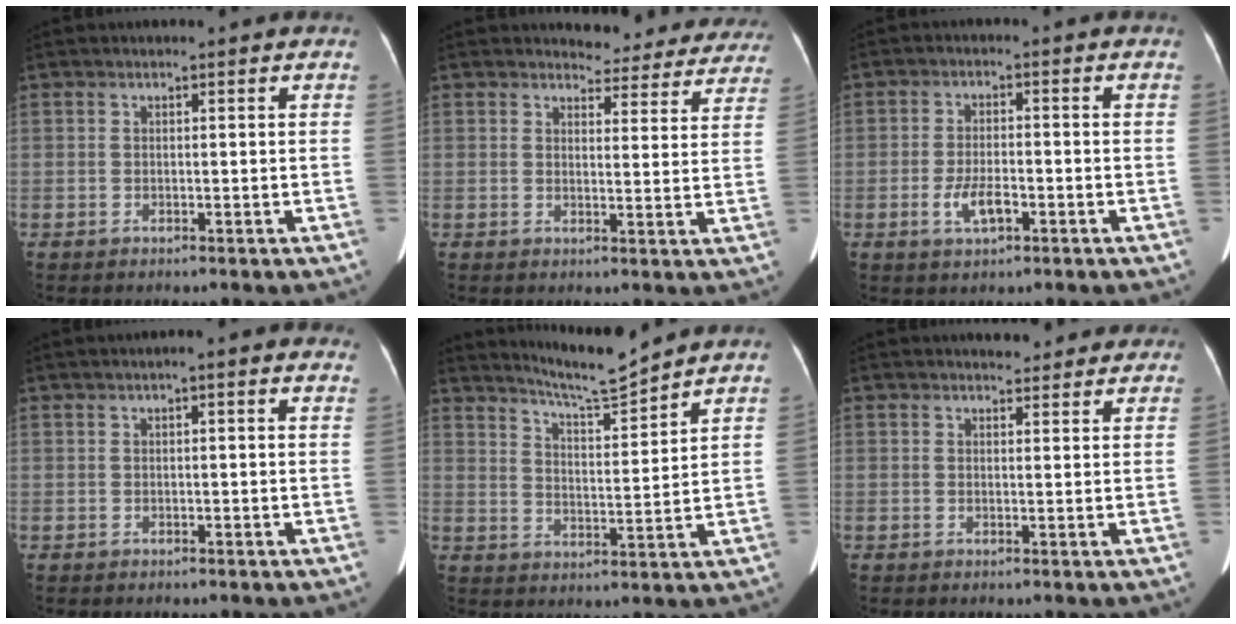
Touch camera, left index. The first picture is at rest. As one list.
[{"total": 11.9, "force": [11.3, 3.5, 0.9], "torque": [0.024, -0.023, 0.106]}, {"total": 4.4, "force": [-2.0, 1.6, 3.5], "torque": [-0.074, -0.003, -0.031]}, {"total": 2.3, "force": [1.1, 0.6, 2.0], "torque": [-0.024, 0.021, 0.013]}, {"total": 7.4, "force": [7.1, -1.3, 1.6], "torque": [-0.042, -0.019, 0.129]}, {"total": 3.5, "force": [3.0, 1.7, 0.7], "torque": [0.000, 0.009, 0.032]}]